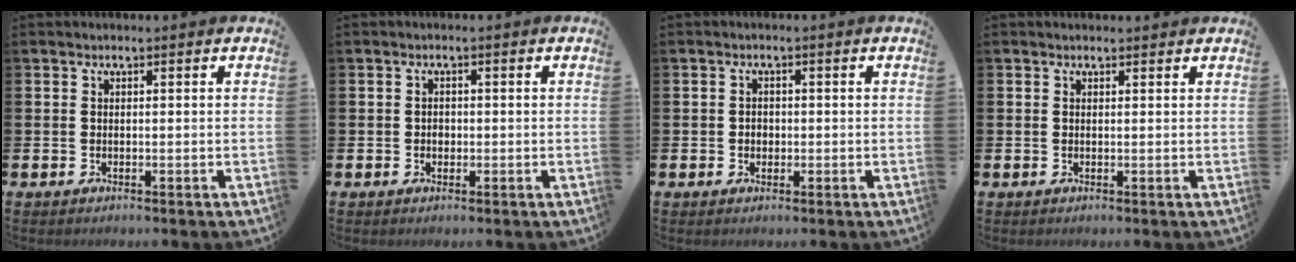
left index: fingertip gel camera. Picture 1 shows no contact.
{"total": 0.9, "force": [-0.1, 0.8, 0.4], "torque": [0.004, 0.001, -0.006]}
{"total": 1.3, "force": [-0.1, 1.2, 0.4], "torque": [0.003, 0.003, -0.007]}
{"total": 0.6, "force": [0.6, 0.2, 0.1], "torque": [0.008, -0.002, 0.008]}